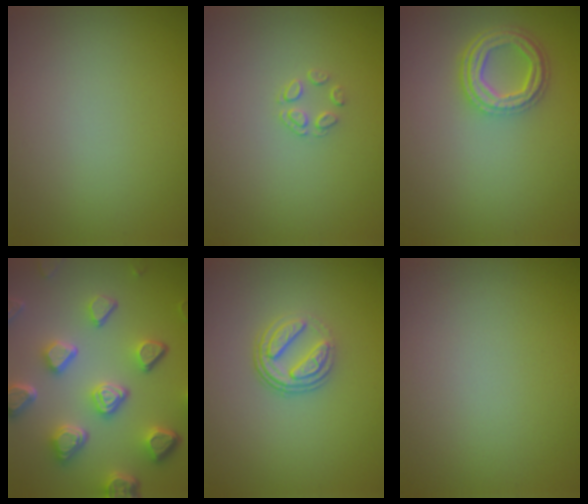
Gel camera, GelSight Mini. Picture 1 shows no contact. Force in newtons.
{"total": 1.4, "press": 0.6, "slide": 1.2}
{"total": 4.3, "press": 3.3, "slide": 2.8}
{"total": 7.3, "press": 5.6, "slide": 4.7}
{"total": 3.5, "press": 2.5, "slide": 2.5}
{"total": 0.0}